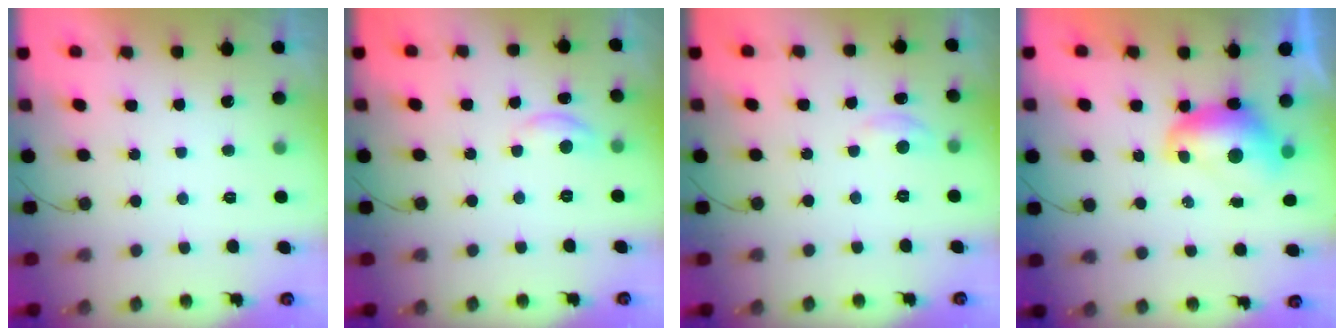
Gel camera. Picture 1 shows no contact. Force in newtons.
{"total": 4.7, "press": 4.6, "slide": 0.4}
{"total": 2.9, "press": 2.9, "slide": 0.3}
{"total": 8.5, "press": 8.4, "slide": 0.9}